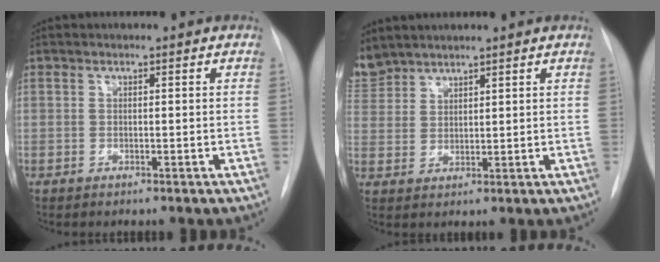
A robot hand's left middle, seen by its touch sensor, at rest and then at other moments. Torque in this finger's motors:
{"motor_torque": [0.95, -1.19, 0.30, -0.03]}